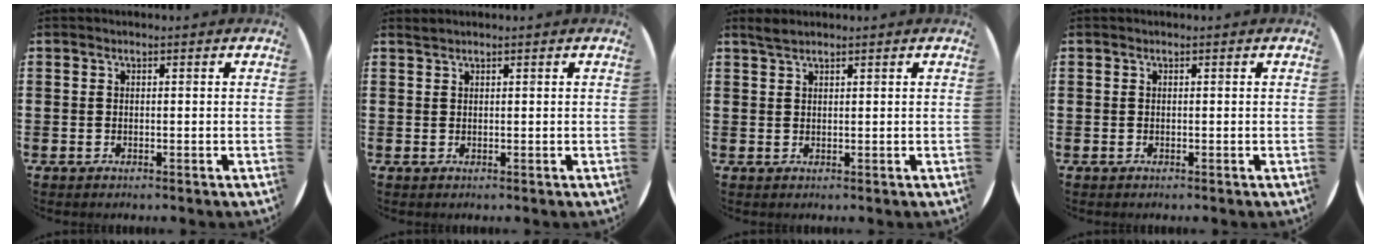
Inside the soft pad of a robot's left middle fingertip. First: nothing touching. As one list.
[{"total": 0.5, "force": [0.5, -0.1, 0.0], "torque": [0.000, -0.001, 0.011]}, {"total": 1.5, "force": [1.4, 0.2, 0.5], "torque": [-0.013, 0.002, 0.025]}, {"total": 0.0}]